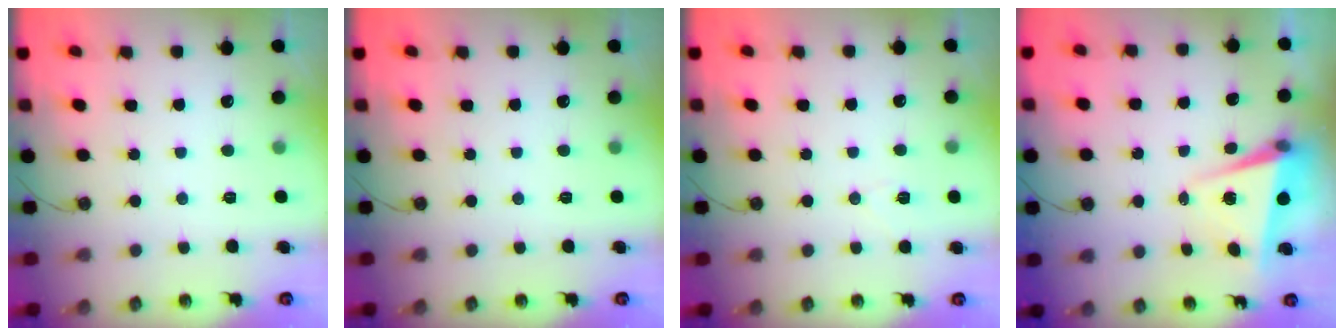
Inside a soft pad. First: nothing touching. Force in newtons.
{"total": 0.0}
{"total": 6.3, "press": 5.6, "slide": 2.9}
{"total": 6.9, "press": 6.8, "slide": 0.8}